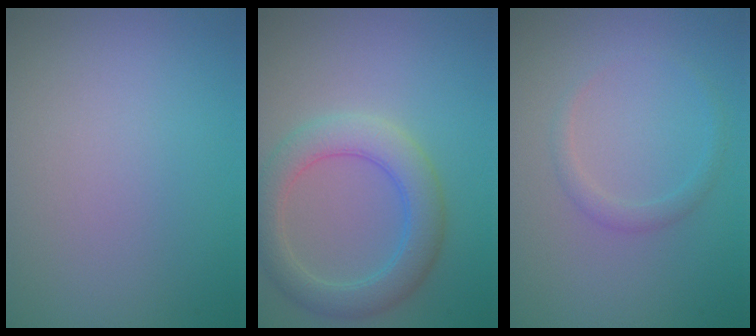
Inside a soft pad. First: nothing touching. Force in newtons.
{"total": 4.5, "press": 4.5, "slide": 0.2}
{"total": 1.2, "press": 1.2, "slide": 0.1}